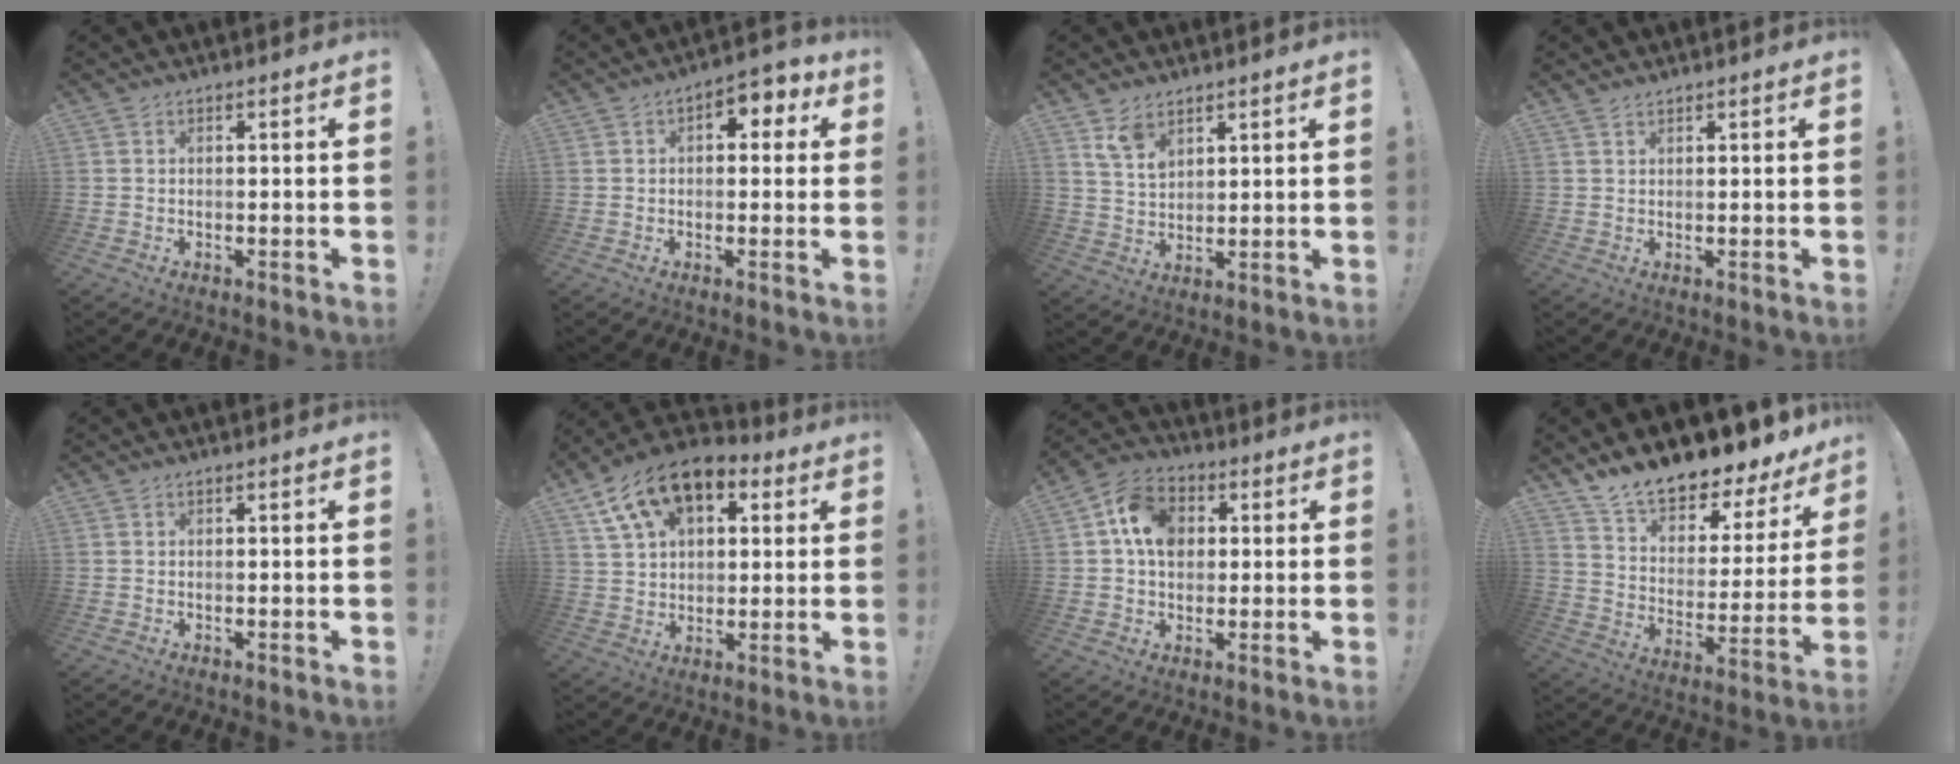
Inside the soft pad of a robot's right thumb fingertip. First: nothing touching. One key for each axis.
{"total": 5.3, "fx": 1.2, "fy": 3.7, "fz": 3.6, "tx": -0.033, "ty": -0.006, "tz": 0.014}
{"total": 7.4, "fx": 5.2, "fy": 3.9, "fz": 3.4, "tx": -0.061, "ty": -0.025, "tz": 0.100}
{"total": 1.4, "fx": 1.3, "fy": 0.4, "fz": 0.4, "tx": -0.003, "ty": -0.007, "tz": 0.025}
{"total": 0.0}
{"total": 15.3, "fx": 8.2, "fy": 9.5, "fz": 8.8, "tx": -0.151, "ty": -0.037, "tz": 0.156}
{"total": 12.3, "fx": 2.8, "fy": 9.7, "fz": 7.0, "tx": -0.124, "ty": 0.007, "tz": 0.058}
{"total": 12.6, "fx": 11.6, "fy": 2.9, "fz": 3.9, "tx": -0.075, "ty": -0.110, "tz": 0.198}